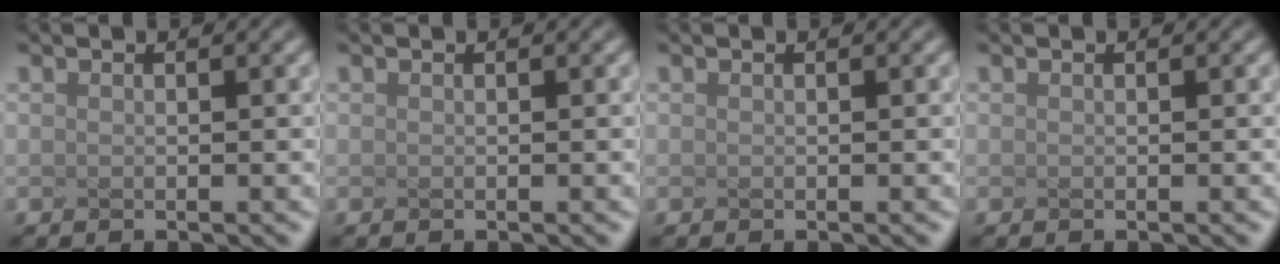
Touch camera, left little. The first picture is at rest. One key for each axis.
{"total": 0.0}
{"total": 0.0}
{"total": 0.0}